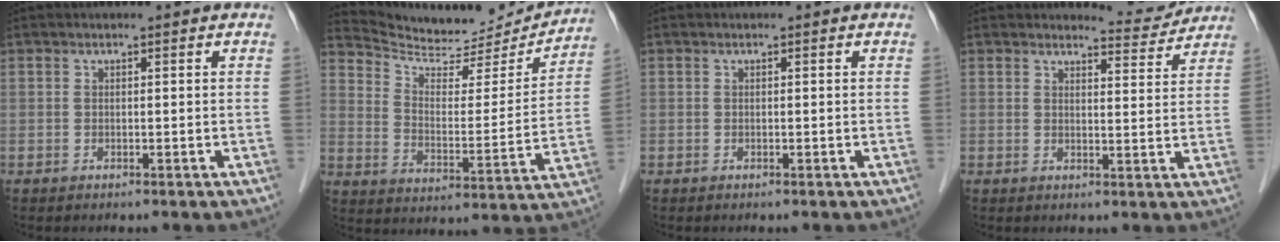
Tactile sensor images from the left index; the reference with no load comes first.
{"total": 17.5, "force": [17.1, 3.3, 2.2], "torque": [-0.033, -0.033, 0.244]}
{"total": 0.0}
{"total": 4.2, "force": [4.2, 0.3, -0.6], "torque": [0.002, -0.020, 0.050]}